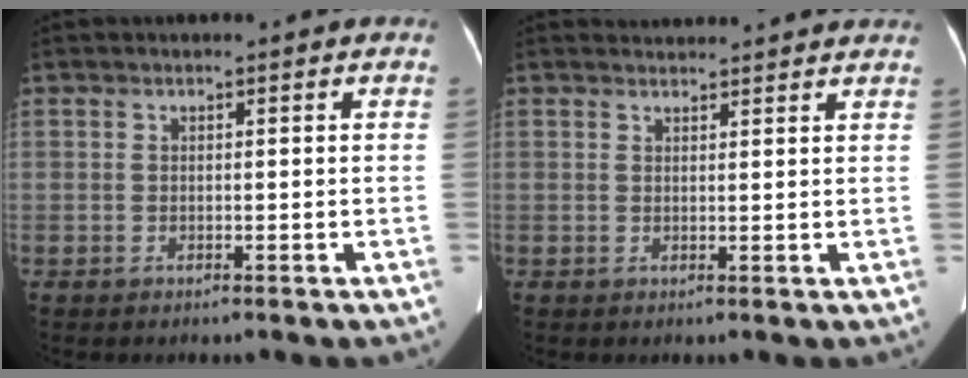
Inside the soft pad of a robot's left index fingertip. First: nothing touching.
{"total": 6.5, "force": [6.4, 0.6, 0.9], "torque": [-0.010, 0.024, 0.067]}